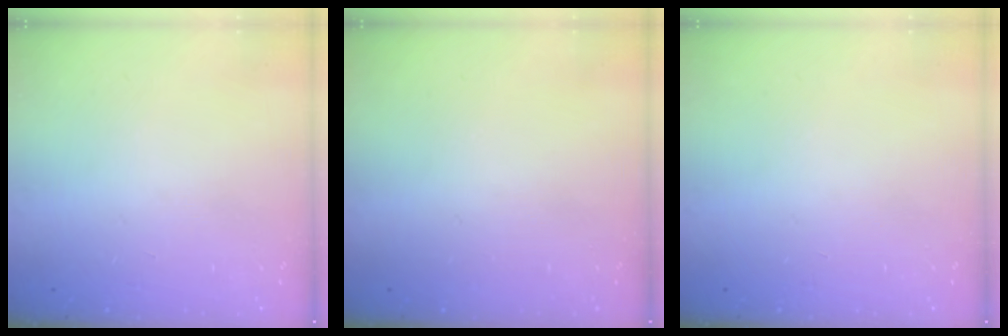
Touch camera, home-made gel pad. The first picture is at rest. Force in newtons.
{"total": 0.0}
{"total": 0.0}